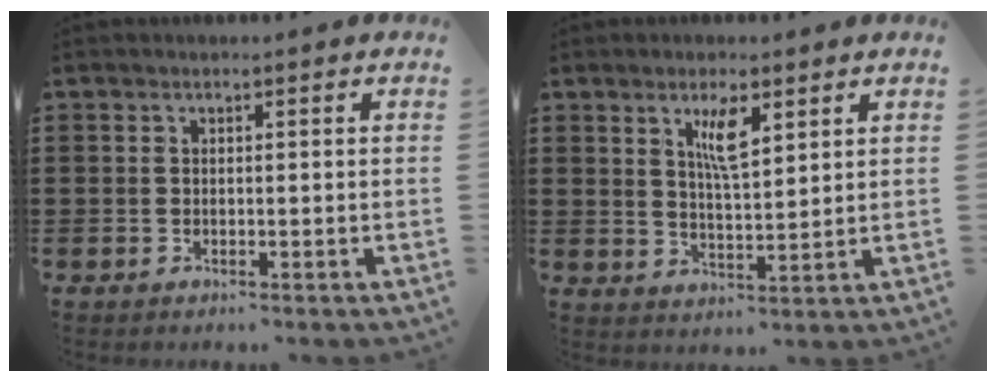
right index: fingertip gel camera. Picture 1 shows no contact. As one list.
[{"total": 5.5, "force": [2.7, 1.5, 4.5], "torque": [-0.089, 0.002, 0.044]}]